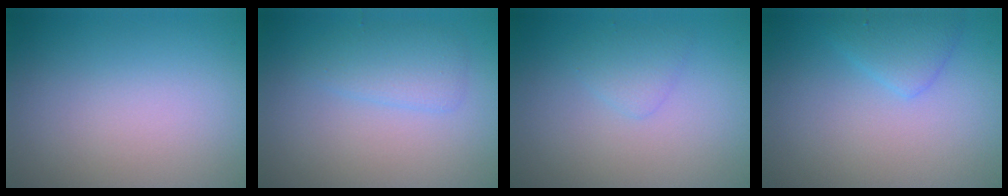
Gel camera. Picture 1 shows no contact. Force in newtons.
{"total": 2.3, "press": 2.3, "slide": 0.2}
{"total": 1.4, "press": 1.4, "slide": 0.0}
{"total": 2.2, "press": 2.2, "slide": 0.1}